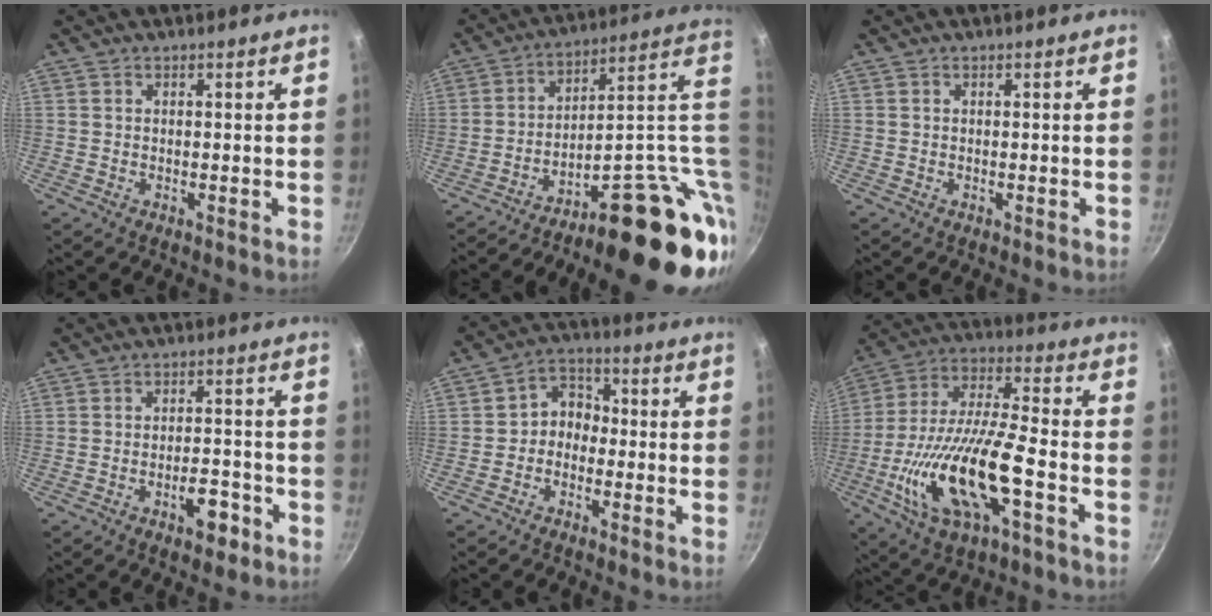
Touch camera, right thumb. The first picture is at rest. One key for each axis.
{"total": 25.4, "fx": -5.0, "fy": 10.7, "fz": 22.5, "tx": -0.260, "ty": 0.039, "tz": -0.064}
{"total": 0.0}
{"total": 5.7, "fx": -3.1, "fy": 2.6, "fz": 4.0, "tx": -0.039, "ty": 0.024, "tz": -0.043}
{"total": 5.7, "fx": -1.4, "fy": 4.6, "fz": 3.0, "tx": -0.015, "ty": 0.032, "tz": -0.040}
{"total": 20.4, "fx": -6.4, "fy": 7.0, "fz": 18.1, "tx": -0.350, "ty": 0.025, "tz": -0.123}